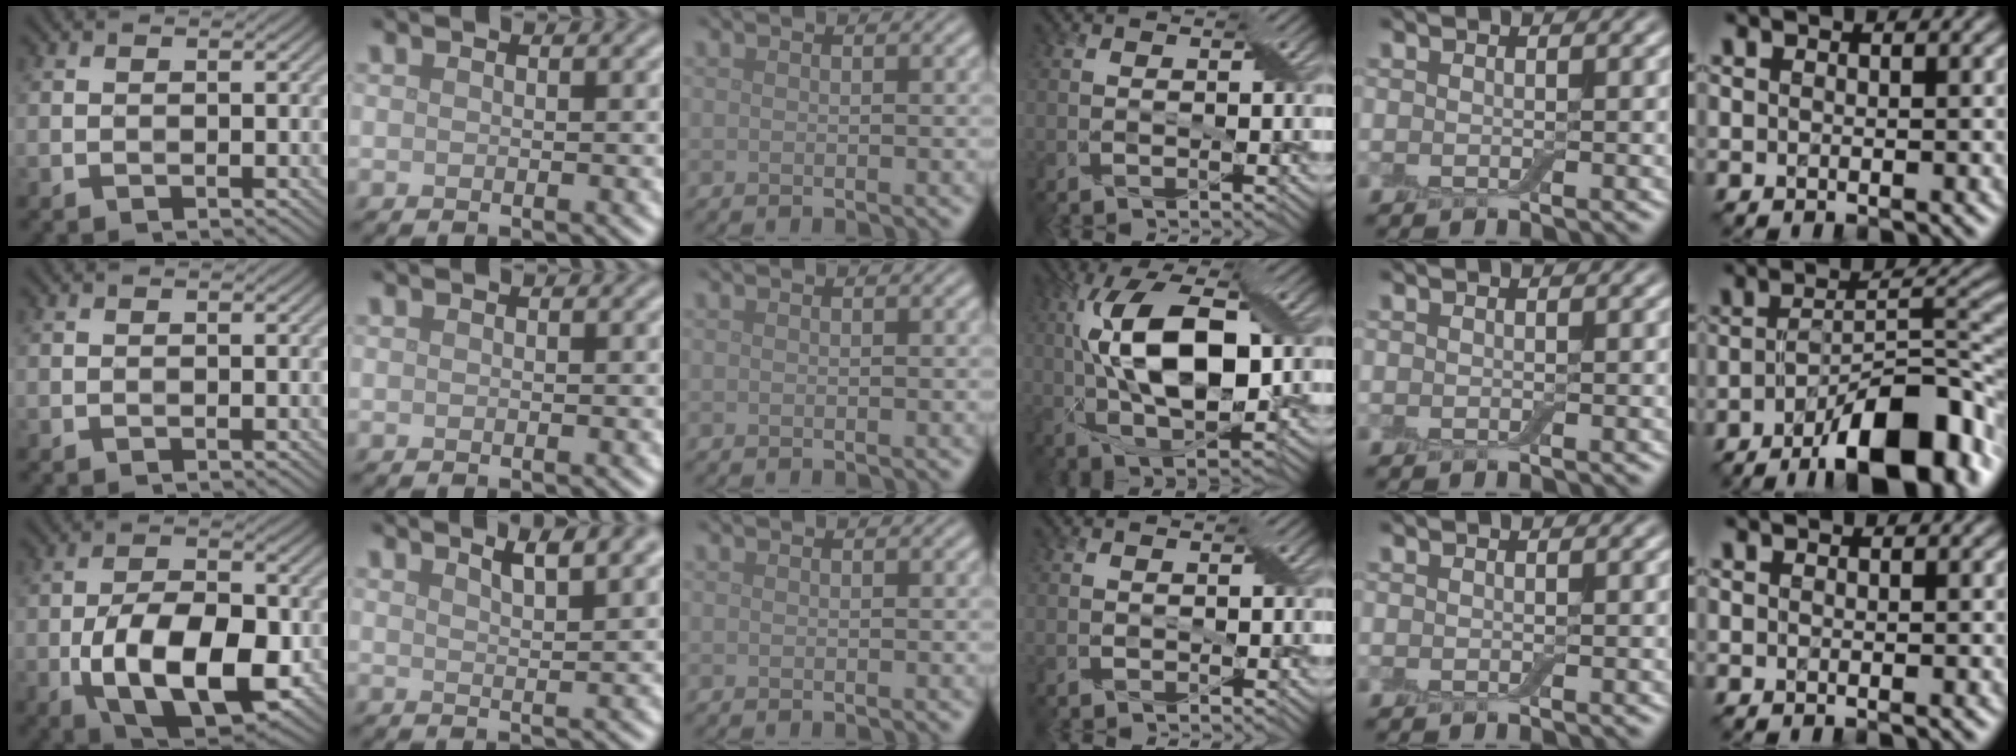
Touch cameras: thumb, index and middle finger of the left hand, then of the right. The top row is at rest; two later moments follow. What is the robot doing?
{"motion": "open", "object": "airpods case & airpods"}